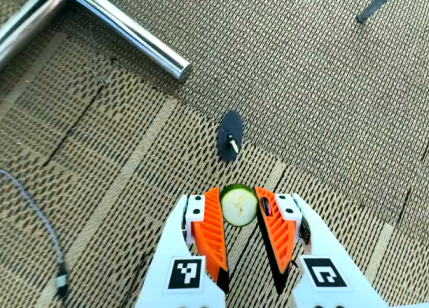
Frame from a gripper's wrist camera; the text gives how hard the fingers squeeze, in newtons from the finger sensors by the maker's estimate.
{"total": 6.4, "left": 6.0, "right": 6.9}